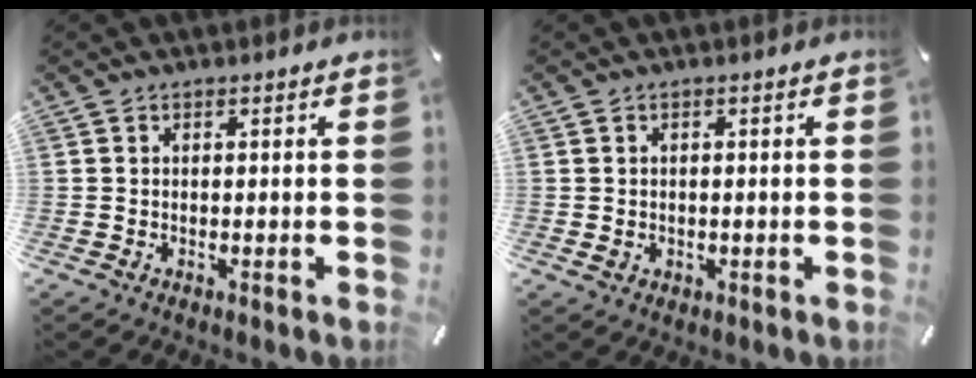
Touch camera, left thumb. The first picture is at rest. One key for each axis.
{"total": 1.2, "fx": -0.1, "fy": 1.1, "fz": 0.4, "tx": -0.008, "ty": 0.005, "tz": -0.002}